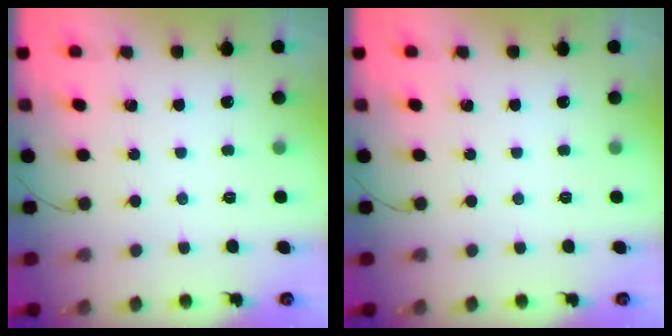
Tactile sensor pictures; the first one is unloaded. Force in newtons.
{"total": 0.0}